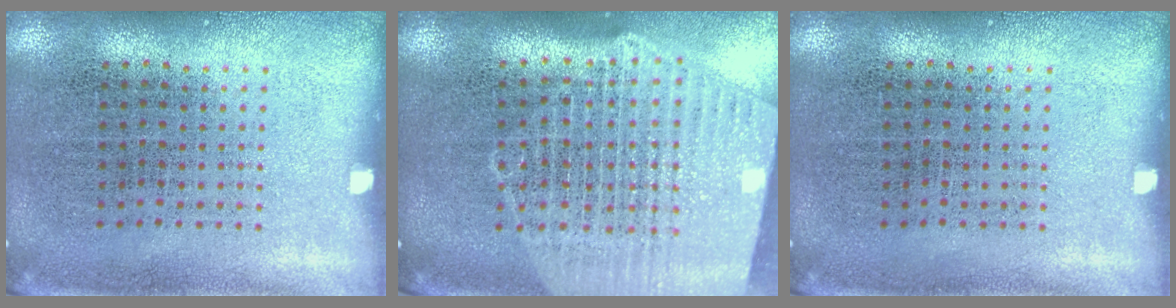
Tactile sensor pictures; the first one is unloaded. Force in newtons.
{"total": 2.6, "press": 2.2, "slide": 1.4}
{"total": 0.0}